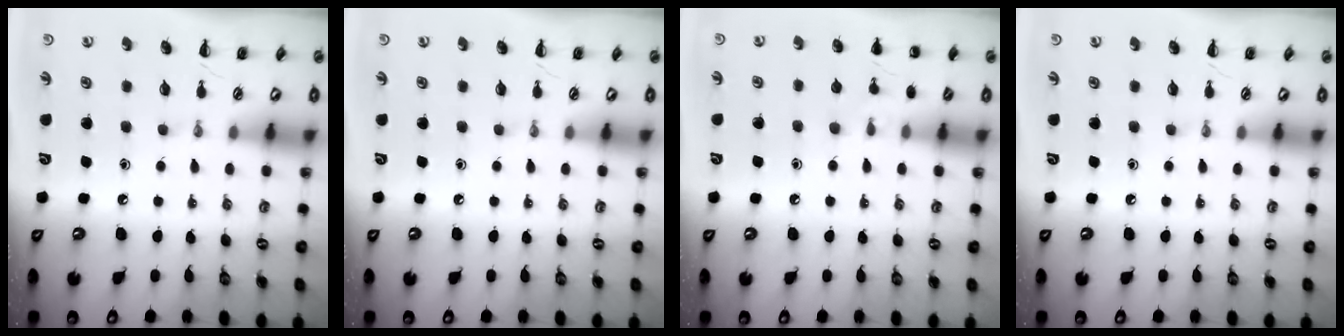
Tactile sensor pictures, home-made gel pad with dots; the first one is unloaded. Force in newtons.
{"total": 0.0}
{"total": 8.0, "press": 7.7, "slide": 2.2}
{"total": 0.0}